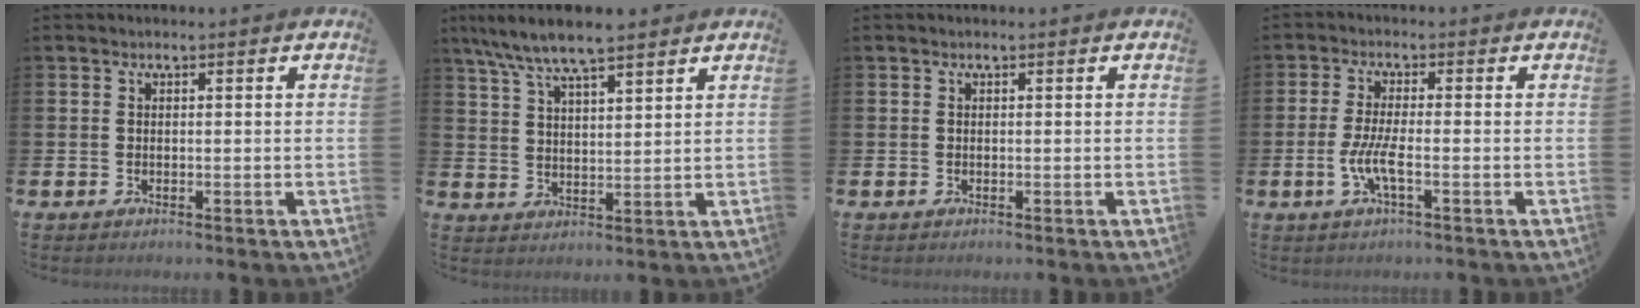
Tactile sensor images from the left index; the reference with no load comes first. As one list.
[{"total": 7.1, "force": [6.5, 0.9, 2.7], "torque": [-0.079, -0.018, 0.120]}, {"total": 0.0}, {"total": 3.9, "force": [-1.3, 0.6, 3.6], "torque": [-0.084, -0.001, -0.028]}]